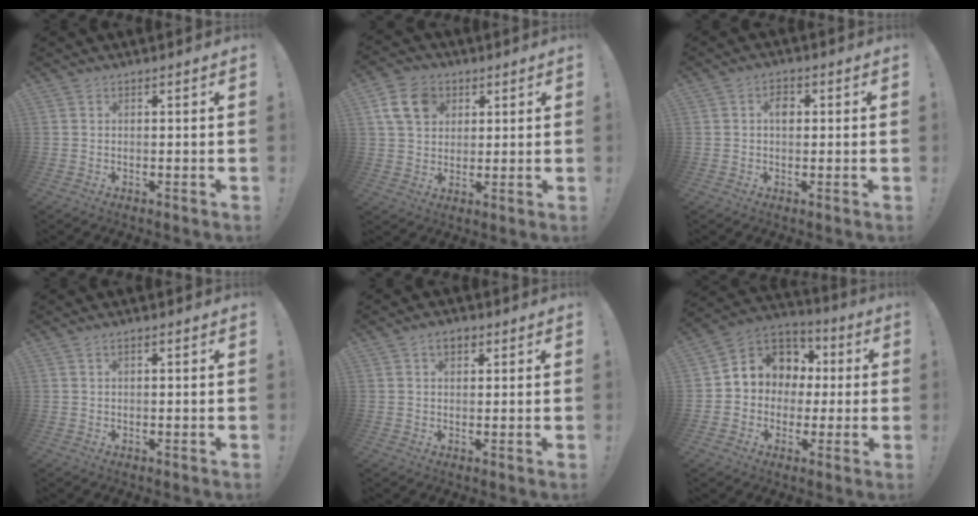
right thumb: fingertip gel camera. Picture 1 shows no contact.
{"total": 11.3, "force": [4.7, 8.6, 5.6], "torque": [-0.087, -0.007, 0.096]}
{"total": 3.3, "force": [0.4, 2.0, 2.6], "torque": [-0.032, 0.001, 0.002]}
{"total": 0.8, "force": [0.2, 0.4, 0.7], "torque": [-0.016, 0.003, 0.004]}
{"total": 3.6, "force": [1.5, 2.2, 2.4], "torque": [-0.029, 0.001, 0.024]}
{"total": 9.4, "force": [0.9, 8.7, 3.3], "torque": [-0.040, -0.003, 0.026]}